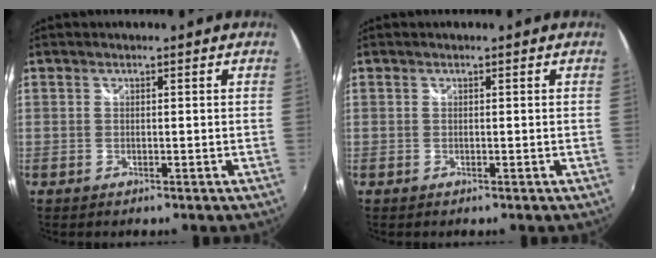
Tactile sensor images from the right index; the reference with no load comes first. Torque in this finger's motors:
{"motor_torque": [0.00, 0.00, 0.01, 0.00]}